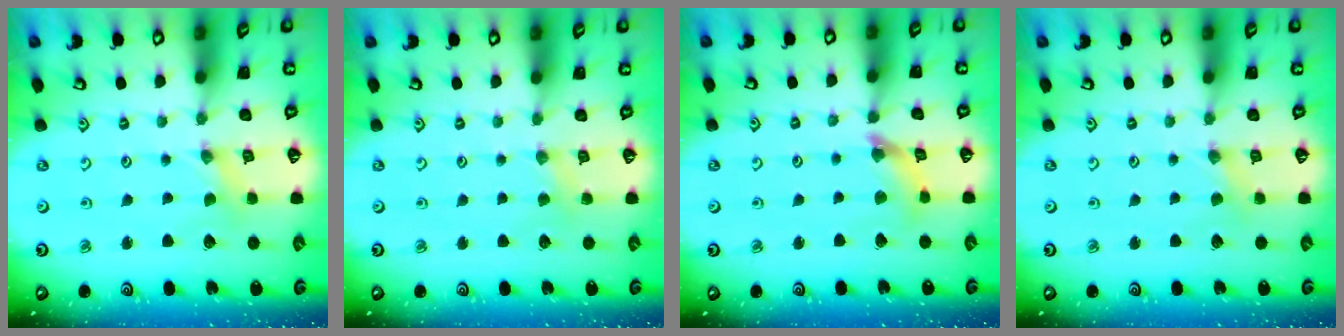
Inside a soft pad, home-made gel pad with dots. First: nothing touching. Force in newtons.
{"total": 2.3, "press": 2.3, "slide": 0.4}
{"total": 6.6, "press": 6.5, "slide": 0.7}
{"total": 1.7, "press": 1.6, "slide": 0.4}